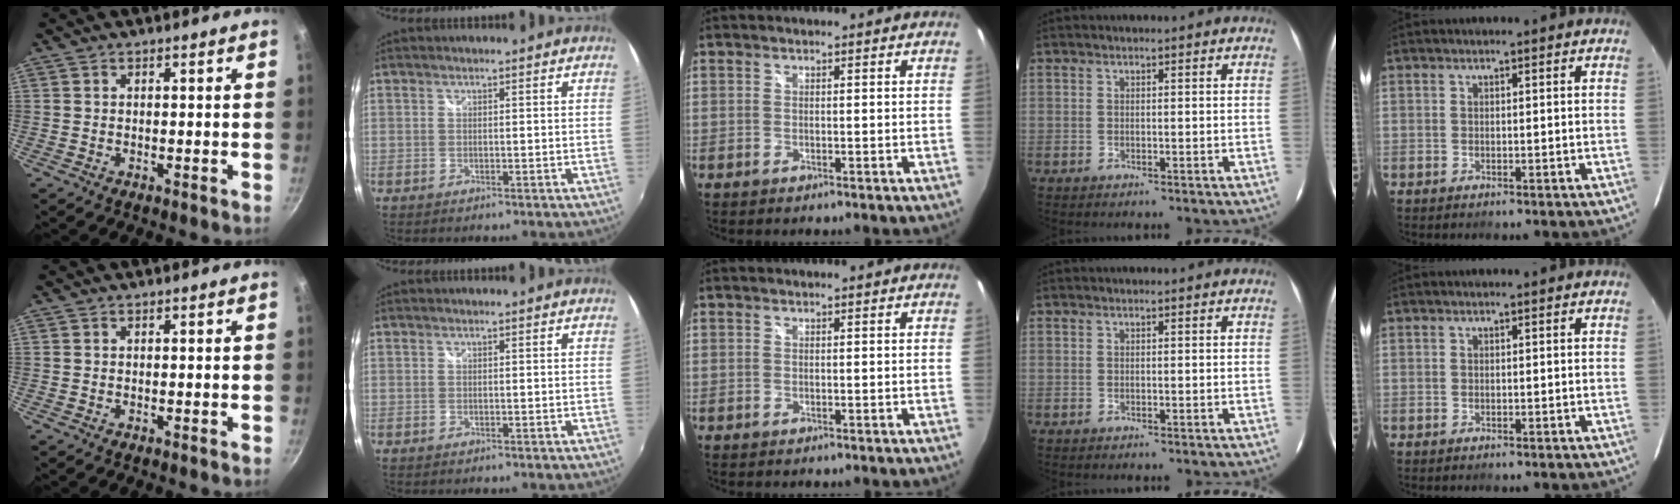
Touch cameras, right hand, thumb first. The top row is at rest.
{}